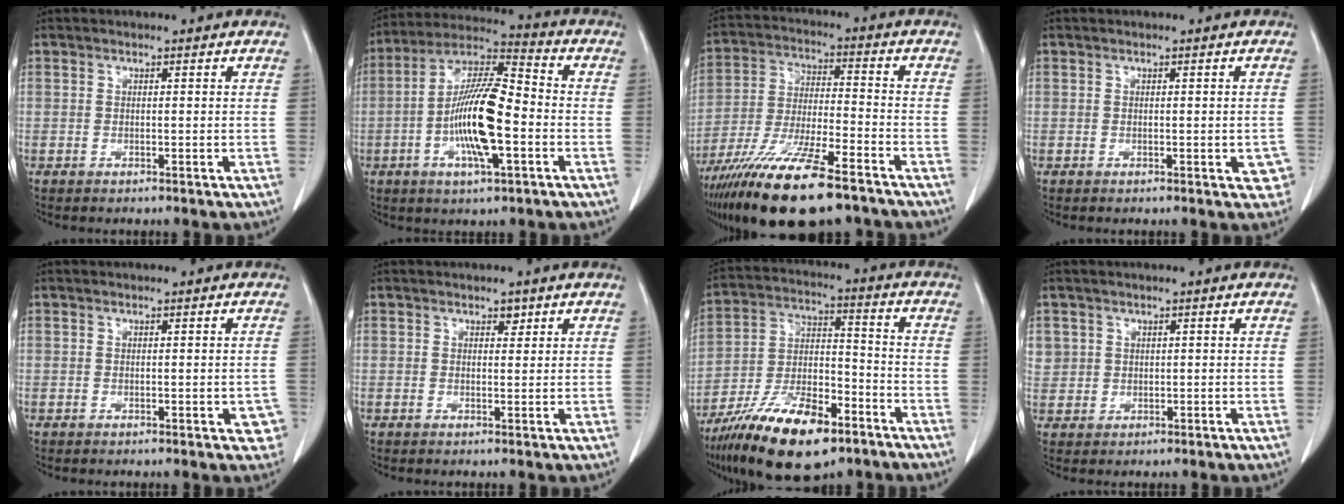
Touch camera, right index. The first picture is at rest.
{"total": 14.6, "force": [-3.1, 3.0, 13.9], "torque": [-0.265, 0.007, -0.059]}
{"total": 18.7, "force": [-13.3, 3.1, 12.7], "torque": [-0.239, -0.039, -0.234]}
{"total": 3.0, "force": [-1.0, 1.1, 2.6], "torque": [-0.015, 0.002, -0.010]}
{"total": 3.1, "force": [-1.0, 1.2, 2.7], "torque": [-0.014, 0.004, -0.010]}
{"total": 1.2, "force": [0.8, 0.7, 0.5], "torque": [-0.004, -0.002, 0.010]}
{"total": 17.5, "force": [-11.2, 5.8, 12.1], "torque": [-0.236, -0.007, -0.198]}
{"total": 3.1, "force": [1.0, 2.9, 0.3], "torque": [0.003, 0.005, 0.022]}